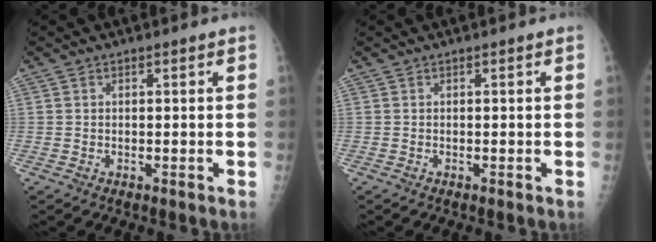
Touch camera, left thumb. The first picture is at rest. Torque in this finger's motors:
{"motor_torque": [-0.01, 0.00, 0.00, 0.00, 0.00]}